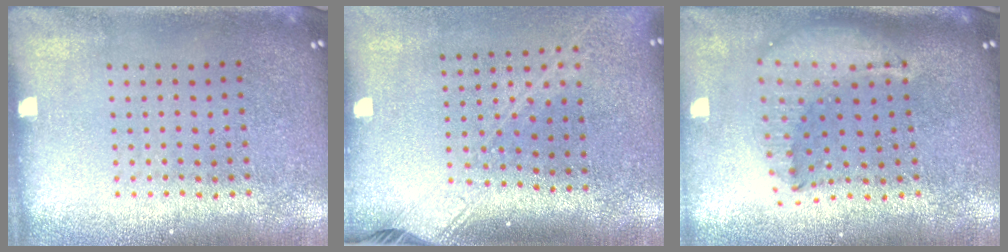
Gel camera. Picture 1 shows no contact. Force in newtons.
{"total": 2.1, "press": 1.6, "slide": 1.4}
{"total": 2.2, "press": 1.7, "slide": 1.4}